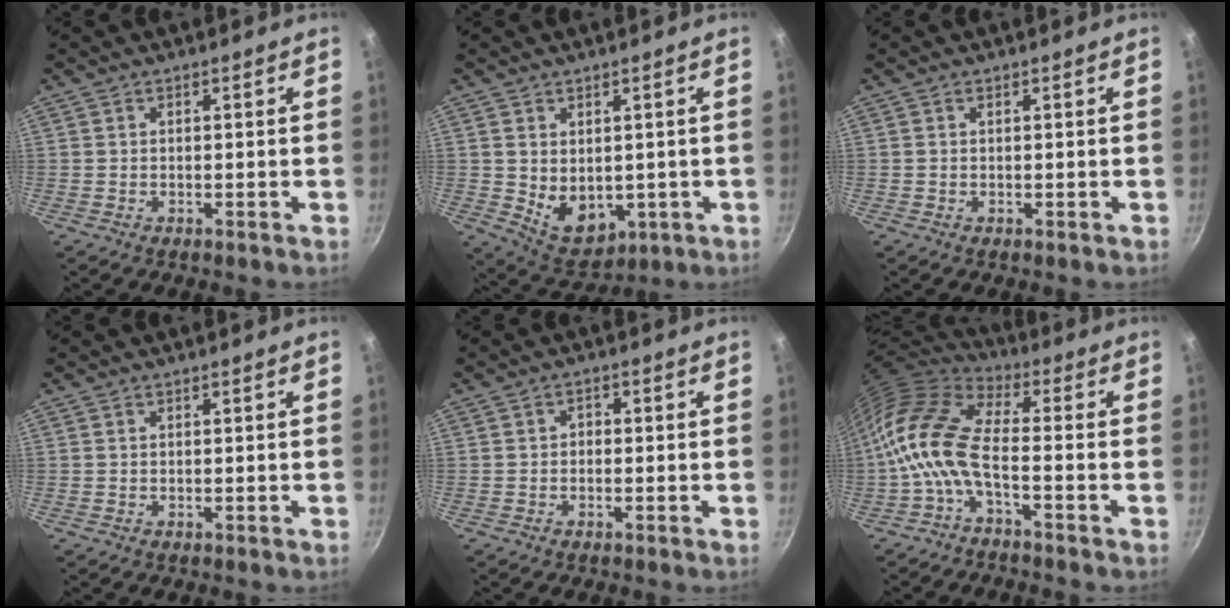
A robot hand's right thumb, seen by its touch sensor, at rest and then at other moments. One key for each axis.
{"total": 8.5, "fx": 0.2, "fy": 6.1, "fz": 5.9, "tx": -0.074, "ty": -0.020, "tz": 0.029}
{"total": 0.0}
{"total": 0.0}
{"total": 1.5, "fx": -0.2, "fy": 1.2, "fz": 0.9, "tx": -0.014, "ty": 0.007, "tz": -0.006}
{"total": 12.7, "fx": -2.9, "fy": 5.3, "fz": 11.2, "tx": -0.233, "ty": 0.032, "tz": -0.076}